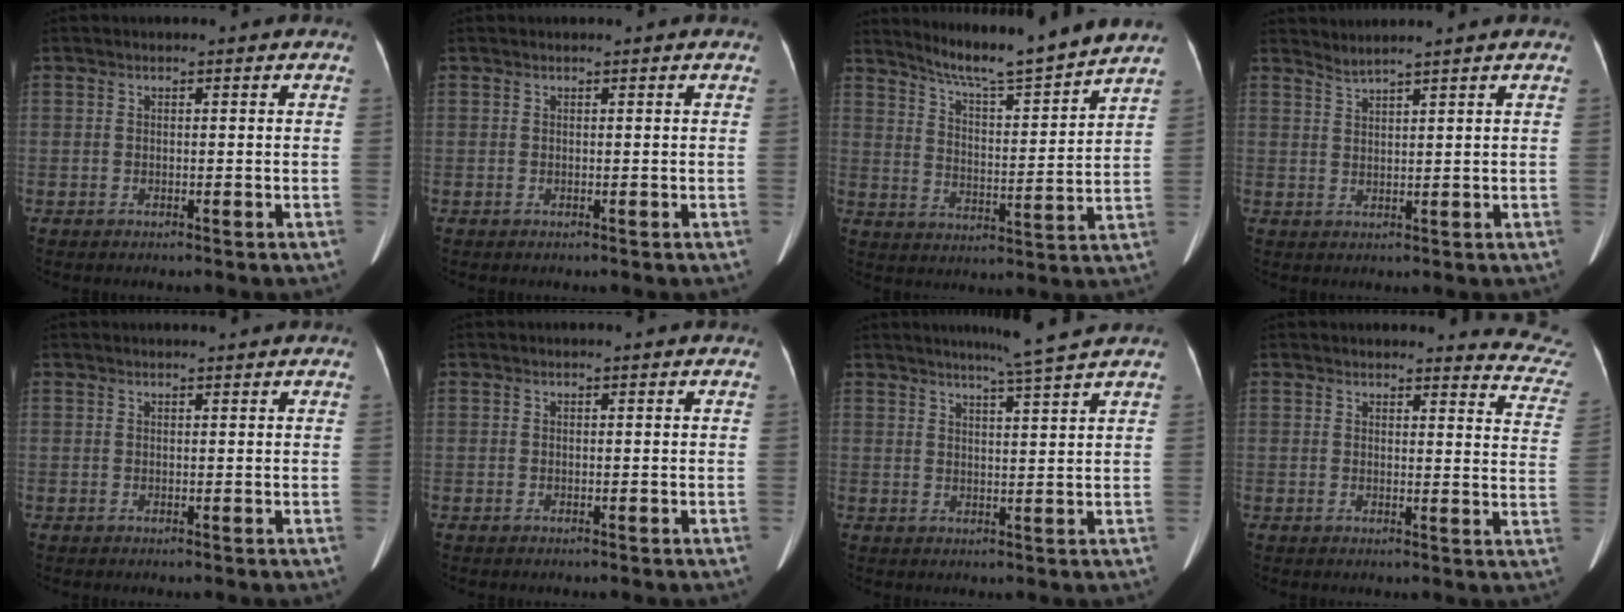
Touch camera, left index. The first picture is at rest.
{"total": 0.8, "force": [0.8, 0.1, 0.1], "torque": [-0.008, 0.012, 0.010]}
{"total": 13.0, "force": [12.2, -1.4, 4.5], "torque": [-0.082, -0.015, 0.184]}
{"total": 2.9, "force": [2.7, -1.0, 0.6], "torque": [-0.017, 0.006, 0.051]}
{"total": 2.5, "force": [2.4, 0.0, 0.8], "torque": [-0.009, 0.018, 0.033]}
{"total": 0.0}
{"total": 6.3, "force": [5.4, -1.6, 2.8], "torque": [-0.046, -0.007, 0.075]}
{"total": 10.9, "force": [10.9, 0.8, 0.4], "torque": [0.028, -0.081, 0.082]}